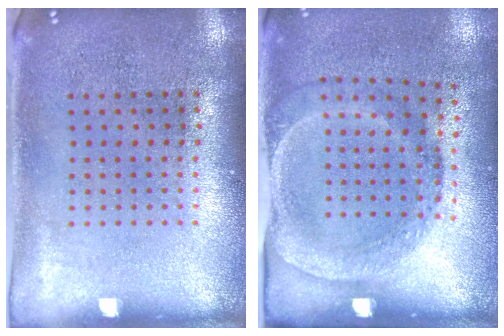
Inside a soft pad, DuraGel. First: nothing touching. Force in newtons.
{"total": 1.8, "press": 1.2, "slide": 1.4}